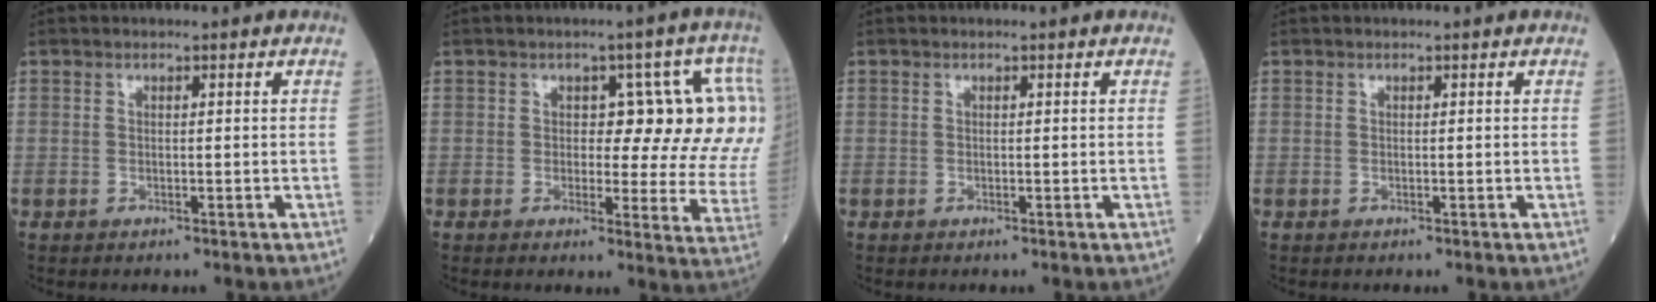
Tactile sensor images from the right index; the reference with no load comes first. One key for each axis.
{"total": 13.2, "fx": 2.7, "fy": 5.0, "fz": 11.9, "tx": -0.138, "ty": 0.018, "tz": 0.027}
{"total": 0.0}
{"total": 0.0}